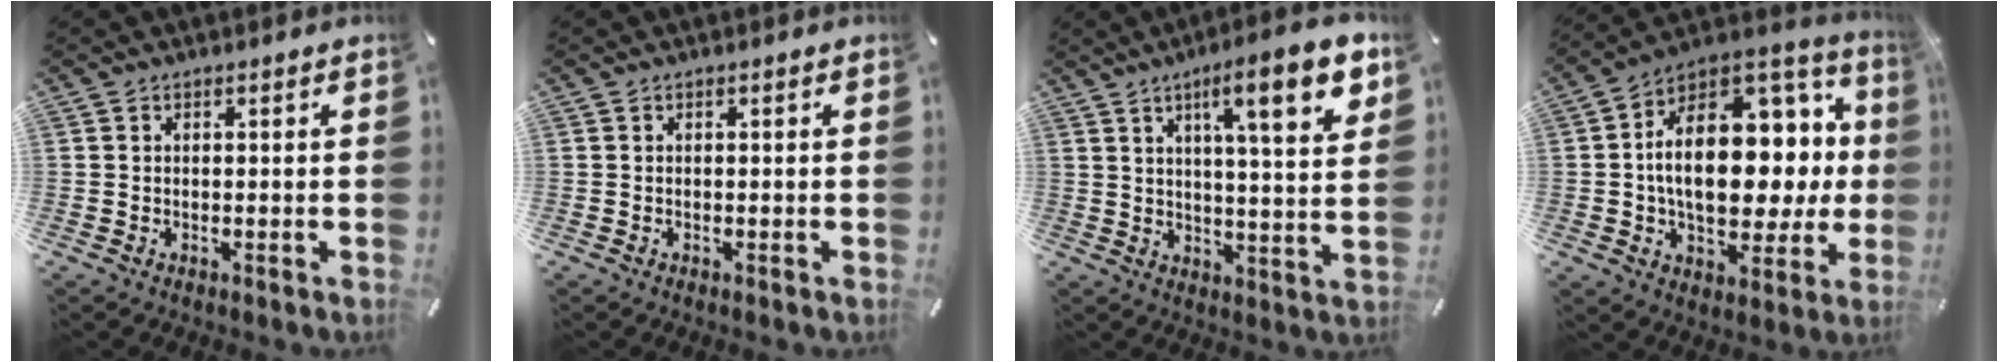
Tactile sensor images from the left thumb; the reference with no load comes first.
{"total": 0.0}
{"total": 14.7, "force": [7.4, 2.9, 12.4], "torque": [-0.175, -0.035, 0.108]}
{"total": 22.0, "force": [1.9, 14.0, 16.9], "torque": [-0.275, -0.023, 0.038]}